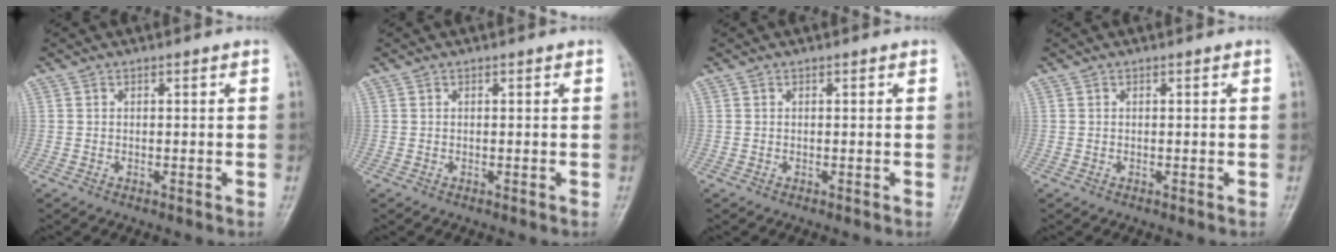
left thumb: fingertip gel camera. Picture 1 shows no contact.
{"total": 0.0}
{"total": 0.0}
{"total": 0.0}